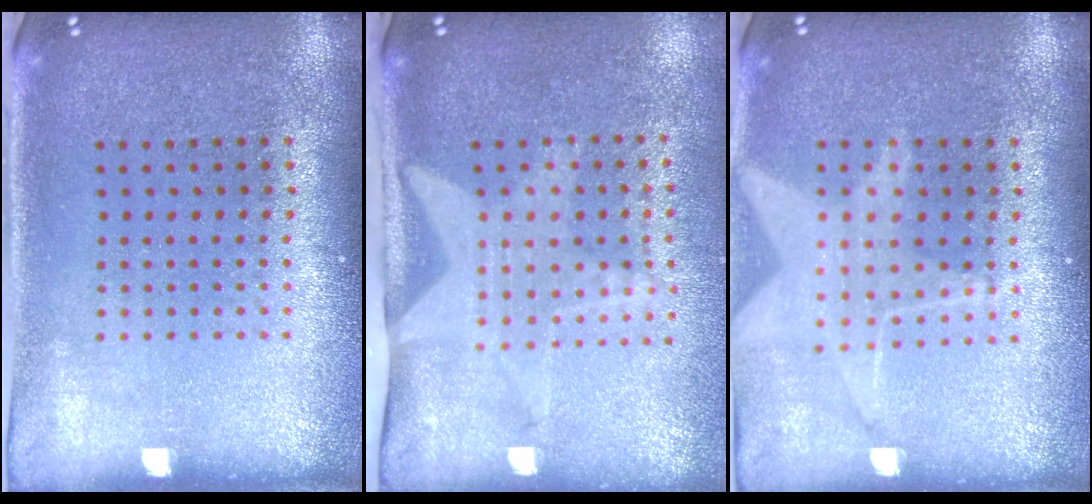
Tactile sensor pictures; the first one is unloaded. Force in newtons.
{"total": 2.1, "press": 1.5, "slide": 1.4}
{"total": 1.6, "press": 1.4, "slide": 0.7}